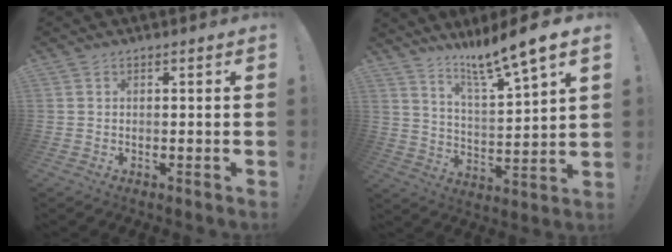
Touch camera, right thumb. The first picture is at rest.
{"total": 11.6, "force": [9.5, -0.3, 6.6], "torque": [-0.122, -0.075, 0.151]}